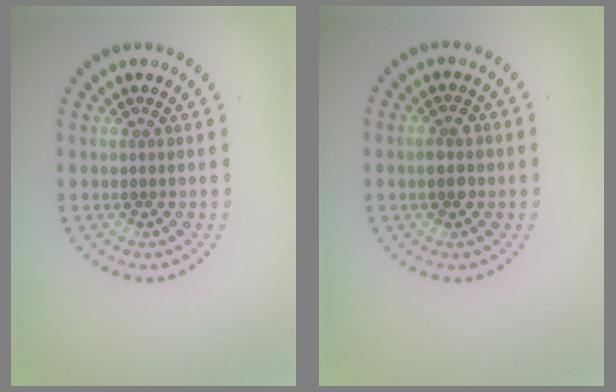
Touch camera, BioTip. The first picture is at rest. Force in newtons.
{"total": 2.0, "press": 2.0, "slide": 0.2}